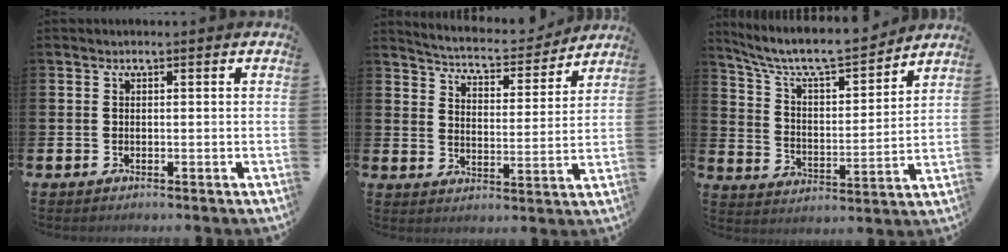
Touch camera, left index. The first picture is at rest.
{"total": 5.7, "force": [5.6, 0.7, 0.8], "torque": [-0.039, -0.048, 0.092]}
{"total": 8.2, "force": [7.5, 1.5, 2.8], "torque": [-0.094, -0.056, 0.128]}